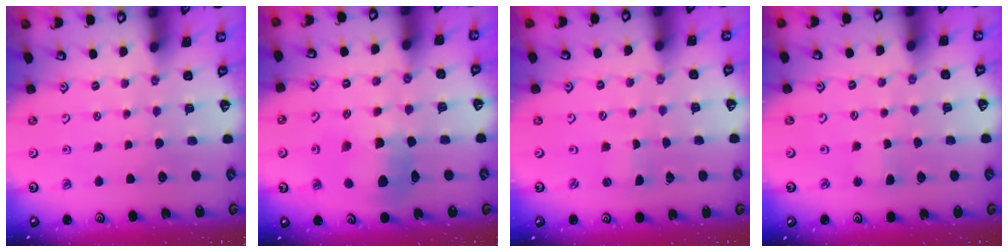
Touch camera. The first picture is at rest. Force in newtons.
{"total": 10.5, "press": 10.5, "slide": 0.9}
{"total": 0.7, "press": 0.7, "slide": 0.2}
{"total": 2.6, "press": 2.6, "slide": 0.4}